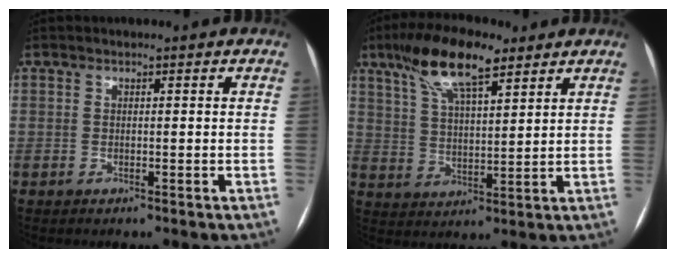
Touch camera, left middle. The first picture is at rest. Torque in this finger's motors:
{"motor_torque": [1.32, -0.82, 0.74, 0.21]}